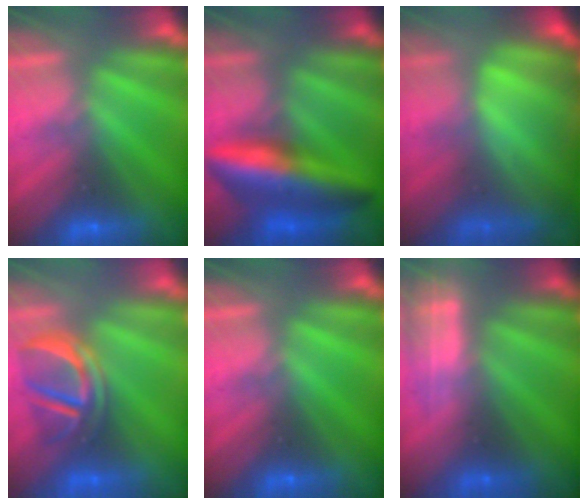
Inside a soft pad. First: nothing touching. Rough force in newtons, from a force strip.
{"total": 8.5}
{"total": 7.3}
{"total": 3.7}
{"total": 0.0}
{"total": 2.4}